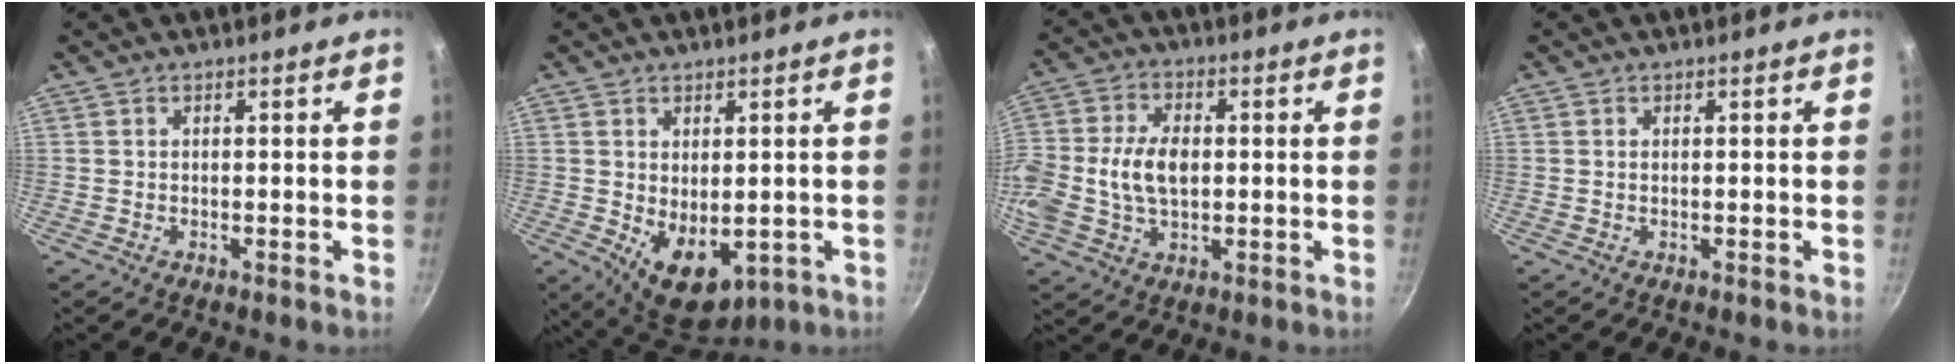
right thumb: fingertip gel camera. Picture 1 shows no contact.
{"total": 10.1, "force": [-1.9, 5.9, 8.0], "torque": [-0.104, -0.008, -0.002]}
{"total": 14.5, "force": [-0.2, 9.5, 10.9], "torque": [-0.246, 0.008, 0.002]}
{"total": 0.0}